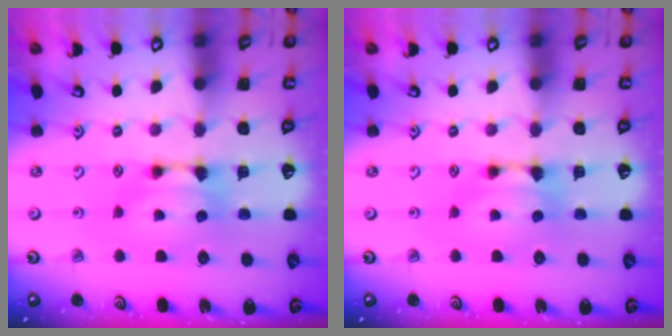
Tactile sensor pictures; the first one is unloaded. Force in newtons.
{"total": 0.0}